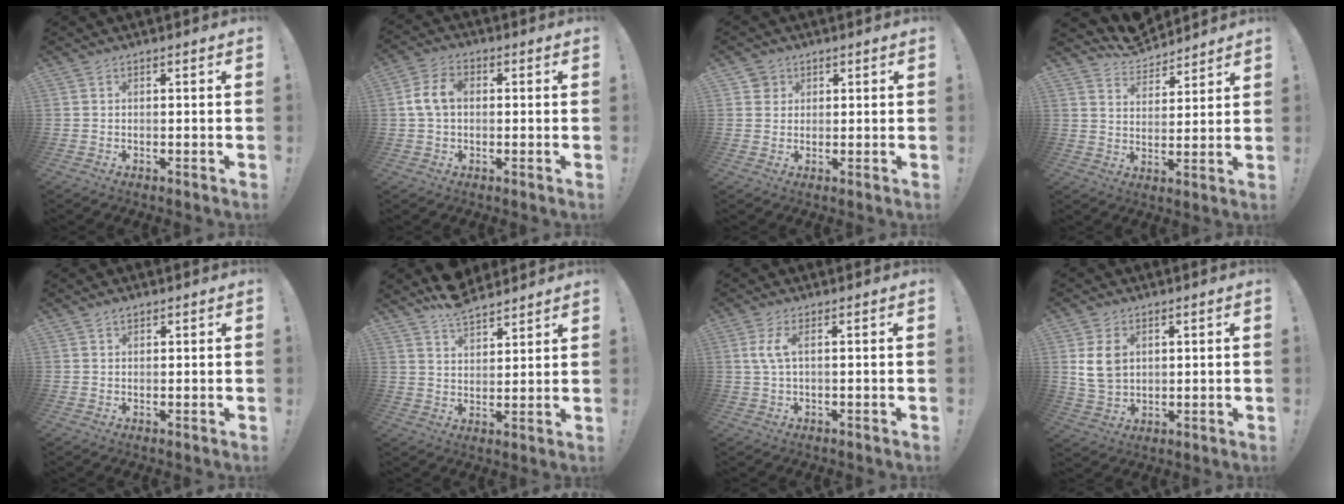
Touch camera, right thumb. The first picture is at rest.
{"total": 8.0, "force": [0.6, 5.4, 5.9], "torque": [-0.115, 0.015, 0.014]}
{"total": 3.2, "force": [1.7, 2.6, 0.3], "torque": [-0.004, -0.005, 0.031]}
{"total": 7.8, "force": [7.1, 3.1, 0.8], "torque": [-0.032, -0.056, 0.136]}
{"total": 1.4, "force": [1.1, 0.6, 0.5], "torque": [-0.008, -0.004, 0.021]}
{"total": 8.5, "force": [7.5, 3.2, 2.4], "torque": [-0.046, -0.049, 0.142]}
{"total": 4.4, "force": [1.2, 1.0, 4.1], "torque": [-0.081, -0.008, 0.018]}
{"total": 8.3, "force": [2.4, 6.2, 4.9], "torque": [-0.095, 0.003, 0.048]}